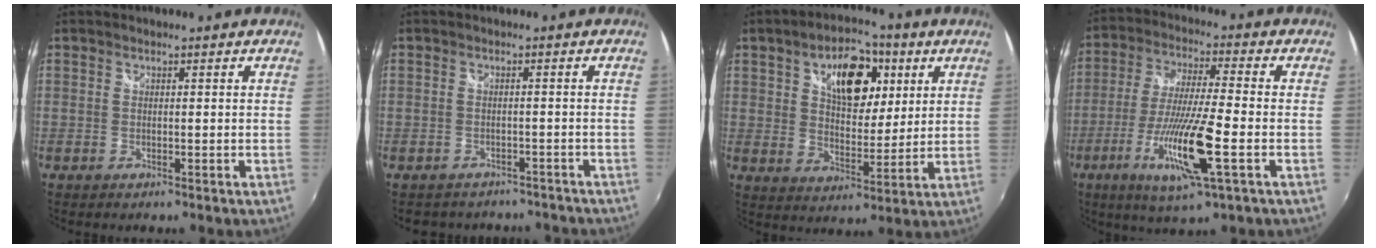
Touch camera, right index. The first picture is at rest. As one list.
[{"total": 8.1, "force": [-6.8, 4.0, 1.8], "torque": [-0.039, 0.003, -0.085]}, {"total": 14.6, "force": [5.8, 8.5, 10.4], "torque": [-0.166, 0.022, 0.094]}, {"total": 15.3, "force": [-5.5, 1.1, 14.3], "torque": [-0.288, -0.025, -0.102]}]